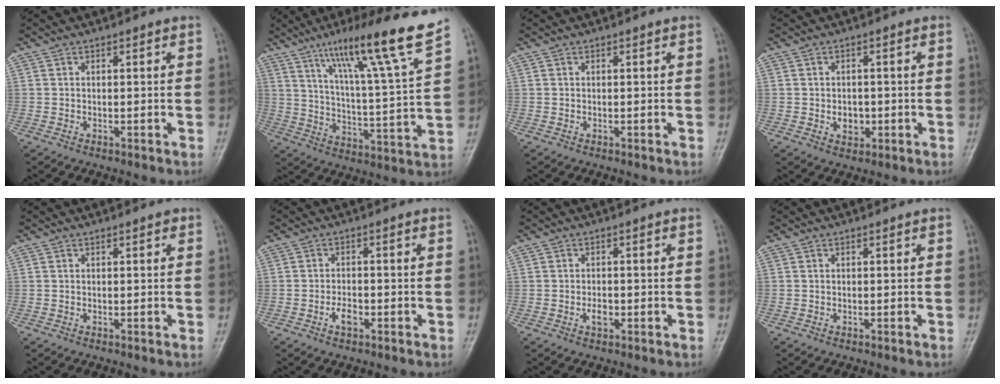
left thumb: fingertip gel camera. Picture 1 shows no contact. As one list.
[{"total": 18.0, "force": [12.3, 0.0, 13.2], "torque": [-0.193, -0.062, 0.195]}, {"total": 0.0}, {"total": 3.4, "force": [-0.6, 2.6, 2.0], "torque": [-0.017, 0.003, -0.005]}, {"total": 0.6, "force": [0.3, 0.2, 0.5], "torque": [-0.007, 0.000, 0.002]}, {"total": 2.8, "force": [-1.3, 1.6, 1.9], "torque": [-0.031, 0.008, -0.025]}, {"total": 2.1, "force": [-0.7, 1.3, 1.5], "torque": [-0.023, 0.002, -0.013]}, {"total": 0.0}]